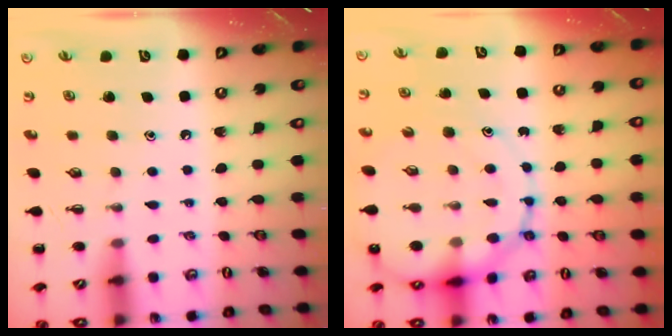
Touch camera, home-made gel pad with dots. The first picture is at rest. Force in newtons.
{"total": 17.9, "press": 17.6, "slide": 3.0}